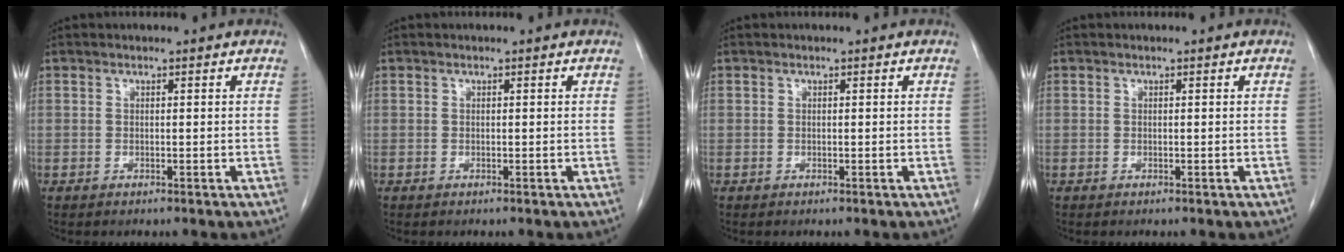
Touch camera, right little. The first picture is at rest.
{"total": 0.0}
{"total": 0.0}
{"total": 0.0}